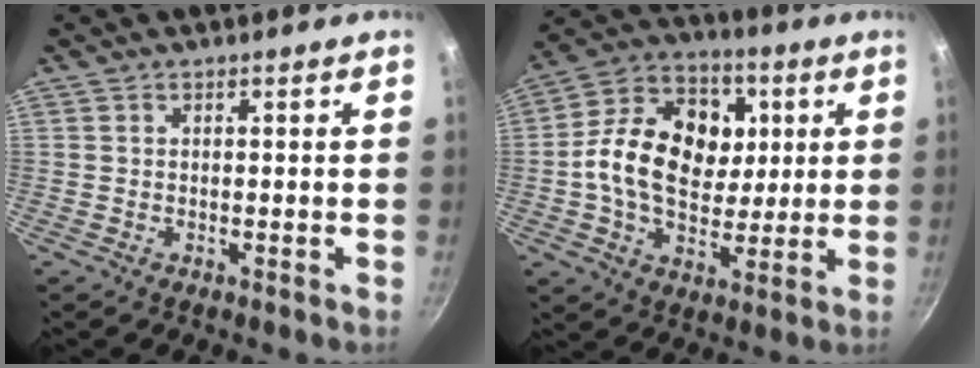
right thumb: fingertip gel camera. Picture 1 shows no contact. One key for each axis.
{"total": 18.7, "fx": 2.3, "fy": 13.8, "fz": 12.4, "tx": -0.180, "ty": 0.011, "tz": 0.026}